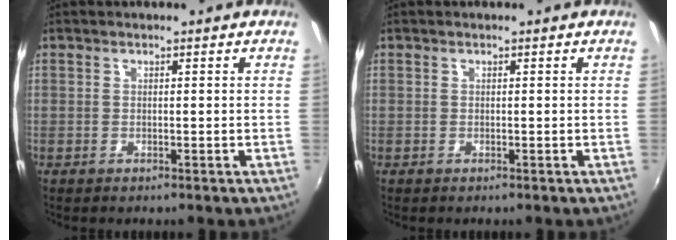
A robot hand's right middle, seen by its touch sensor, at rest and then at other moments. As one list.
[{"total": 0.0}]